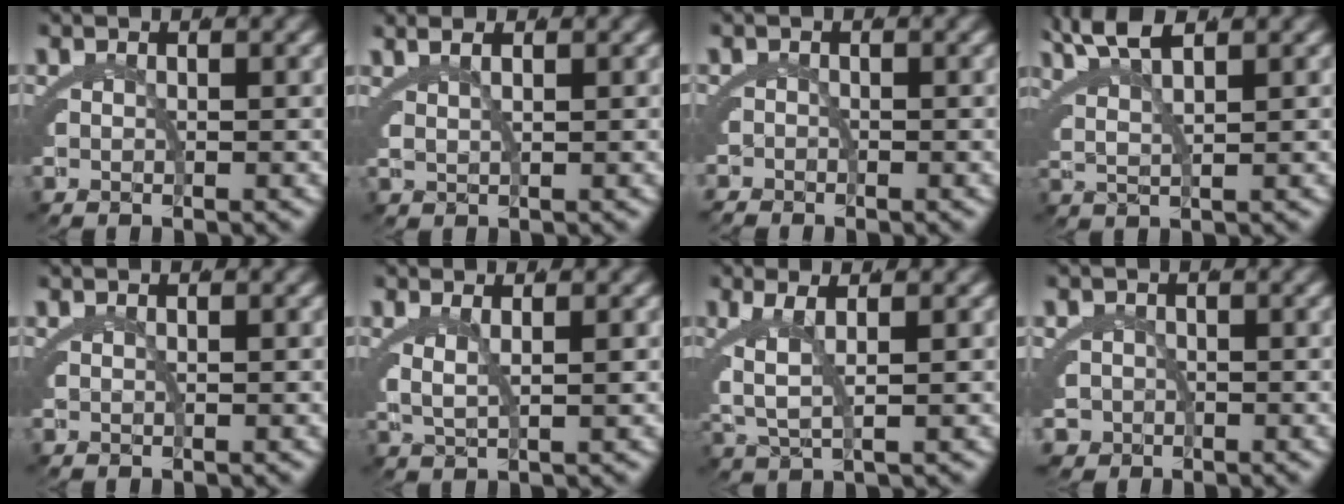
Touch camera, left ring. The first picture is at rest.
{"total": 2.9, "force": [2.2, 0.8, 1.8], "torque": [-0.019, 0.013, 0.036]}
{"total": 1.4, "force": [-1.3, -0.2, -0.5], "torque": [0.018, -0.010, -0.022]}
{"total": 4.5, "force": [3.2, 1.2, 2.9], "torque": [-0.059, 0.007, 0.058]}
{"total": 0.0}
{"total": 2.5, "force": [0.8, 0.6, 2.3], "torque": [-0.049, -0.009, 0.022]}
{"total": 3.9, "force": [0.6, 1.3, 3.6], "torque": [-0.078, -0.007, 0.016]}
{"total": 4.2, "force": [-2.2, 3.6, 0.5], "torque": [-0.017, -0.023, -0.038]}